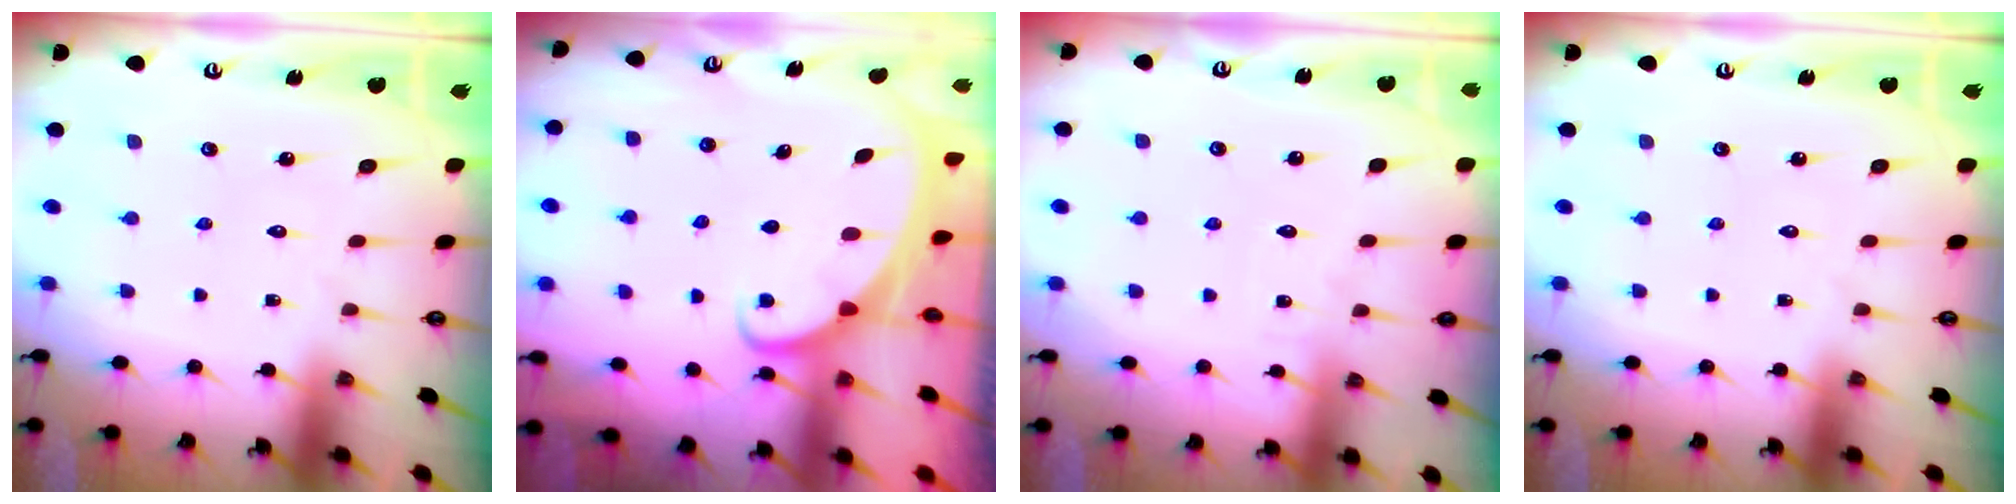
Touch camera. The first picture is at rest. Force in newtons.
{"total": 1.9, "press": 1.9, "slide": 0.1}
{"total": 3.0, "press": 3.0, "slide": 0.4}
{"total": 0.0}